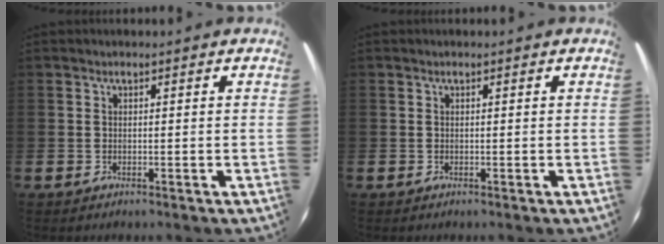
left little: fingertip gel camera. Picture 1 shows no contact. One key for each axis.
{"total": 0.0}